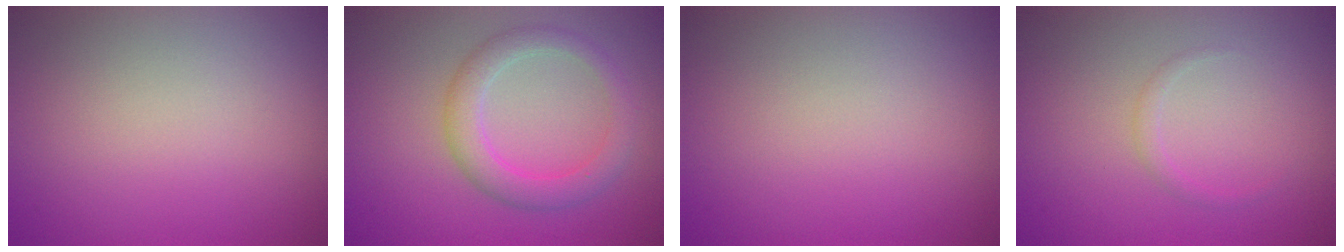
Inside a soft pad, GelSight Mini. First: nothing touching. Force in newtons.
{"total": 3.5, "press": 3.5, "slide": 0.3}
{"total": 0.0}
{"total": 0.8, "press": 0.8, "slide": 0.1}